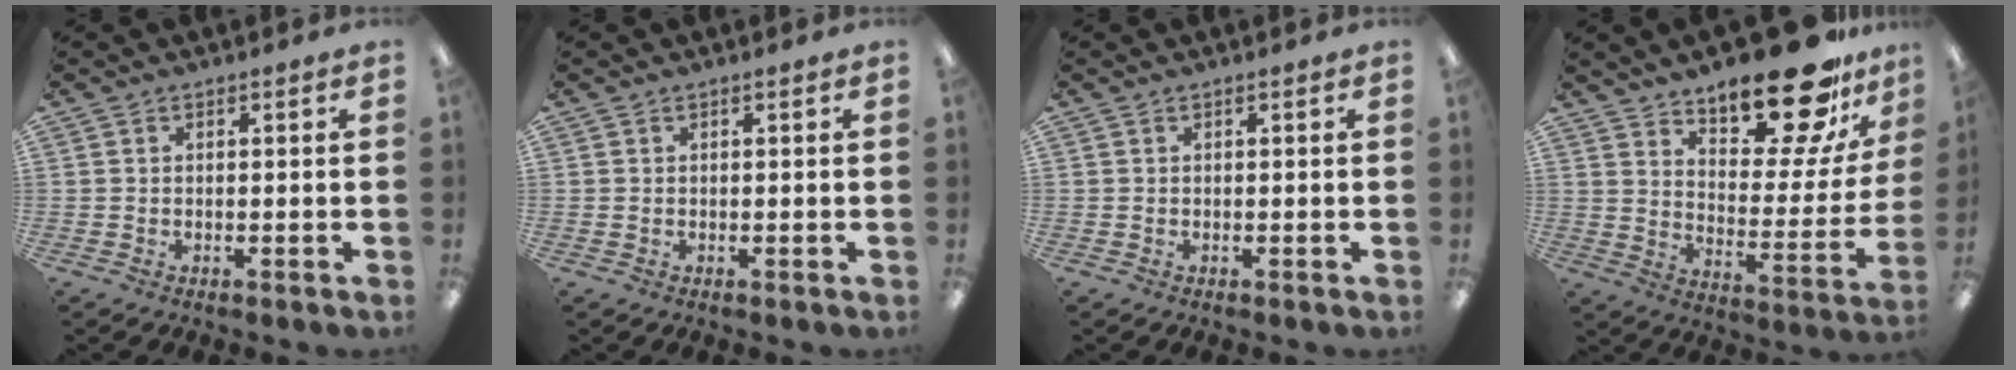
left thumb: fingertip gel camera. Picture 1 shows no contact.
{"total": 0.0}
{"total": 0.0}
{"total": 22.4, "force": [17.5, 7.5, 11.7], "torque": [-0.157, -0.125, 0.288]}